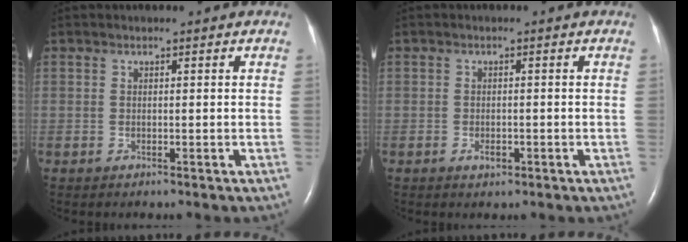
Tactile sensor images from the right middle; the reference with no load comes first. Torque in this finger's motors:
{"motor_torque": [0.18, -0.09, 0.10, 0.00]}